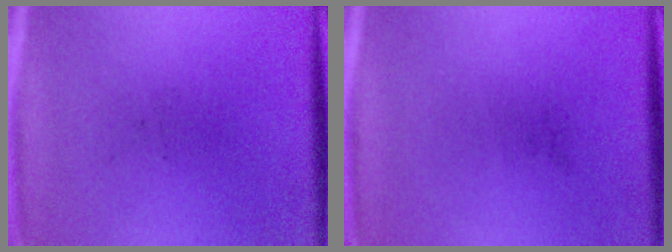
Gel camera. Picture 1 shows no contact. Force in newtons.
{"total": 0.0}